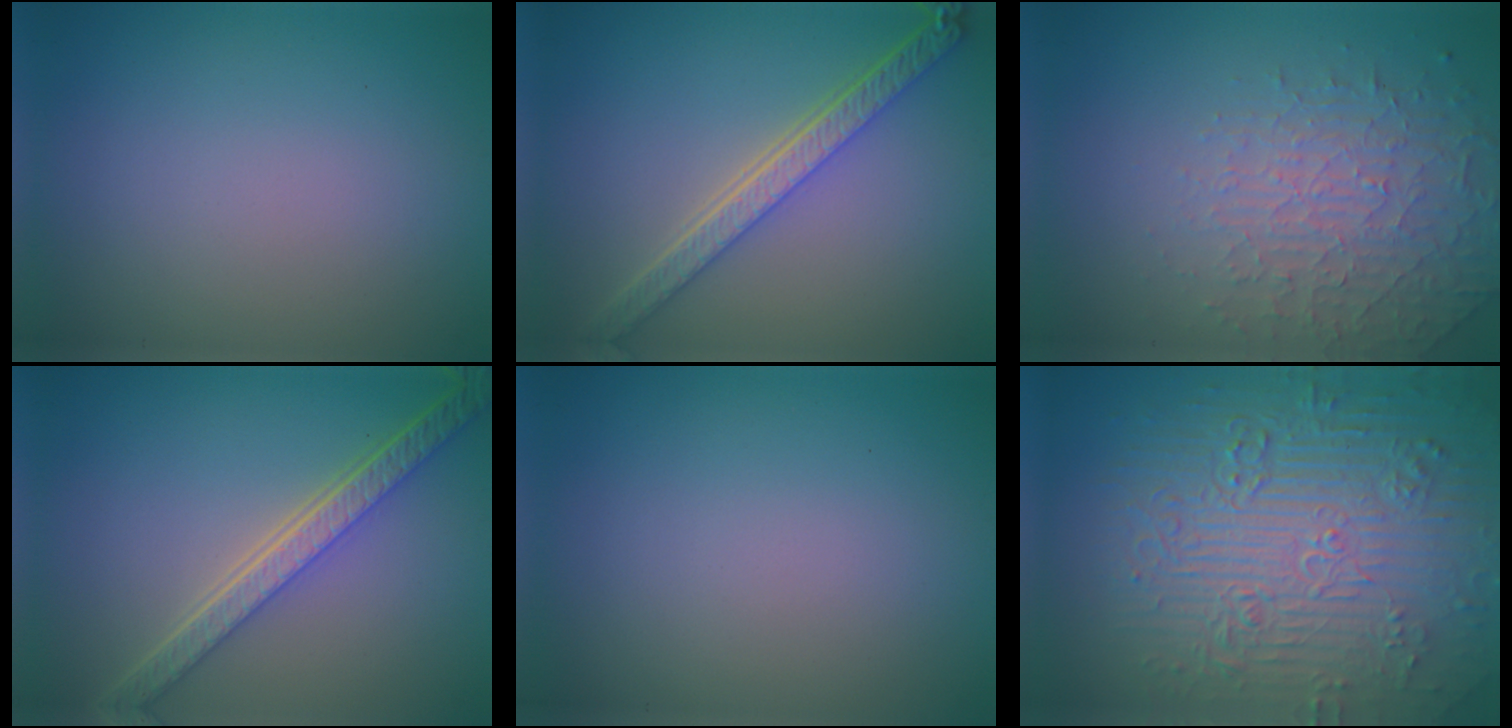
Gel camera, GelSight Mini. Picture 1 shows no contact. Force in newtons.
{"total": 5.1, "press": 4.0, "slide": 3.1}
{"total": 4.5, "press": 3.2, "slide": 3.1}
{"total": 5.6, "press": 4.2, "slide": 3.7}
{"total": 0.0}
{"total": 11.3, "press": 7.5, "slide": 8.4}